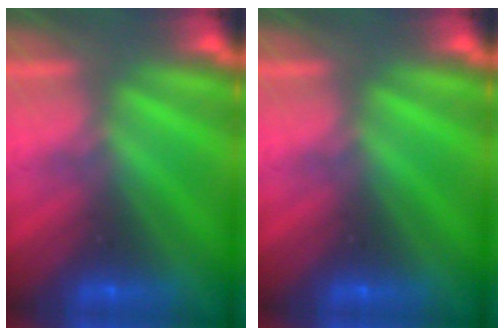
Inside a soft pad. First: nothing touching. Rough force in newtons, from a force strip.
{"total": 0.0}